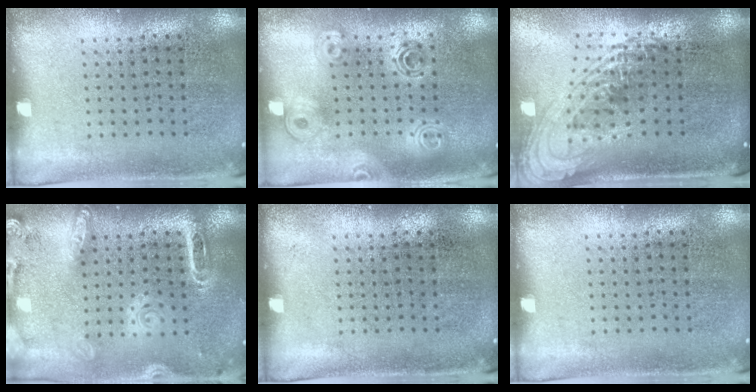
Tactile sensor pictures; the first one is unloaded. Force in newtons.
{"total": 1.6, "press": 1.4, "slide": 0.8}
{"total": 2.2, "press": 1.6, "slide": 1.5}
{"total": 2.1, "press": 1.9, "slide": 0.9}
{"total": 0.0}
{"total": 0.0}